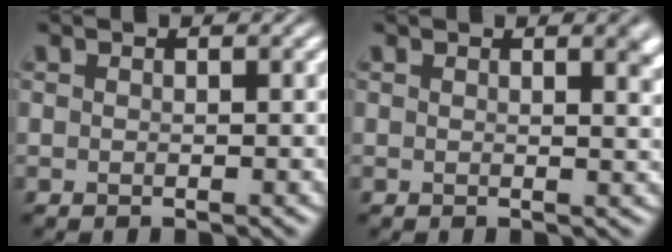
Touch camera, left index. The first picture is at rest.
{"total": 2.1, "force": [1.3, 0.8, 1.5], "torque": [-0.006, 0.003, 0.016]}